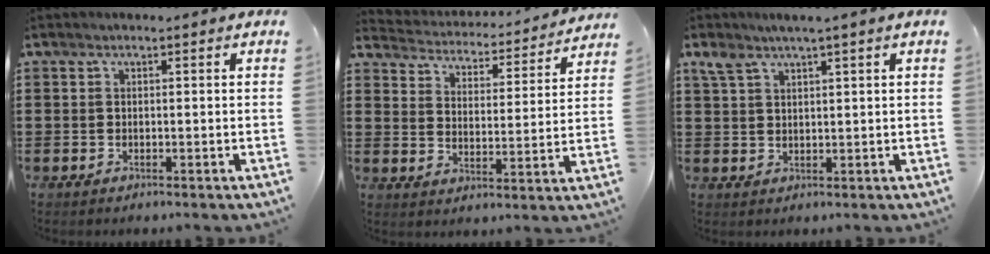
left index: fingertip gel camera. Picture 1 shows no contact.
{"total": 3.5, "force": [3.5, 0.1, -0.2], "torque": [-0.021, -0.034, 0.052]}
{"total": 2.7, "force": [1.7, 0.4, 2.1], "torque": [-0.047, 0.001, 0.030]}